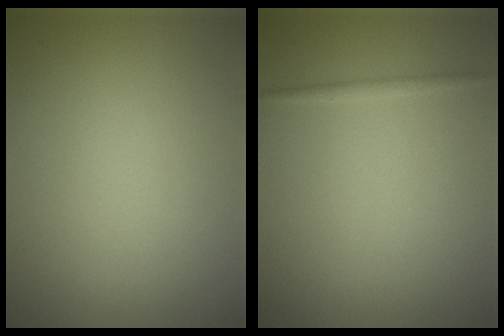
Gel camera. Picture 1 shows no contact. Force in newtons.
{"total": 0.8, "press": 0.8, "slide": 0.0}